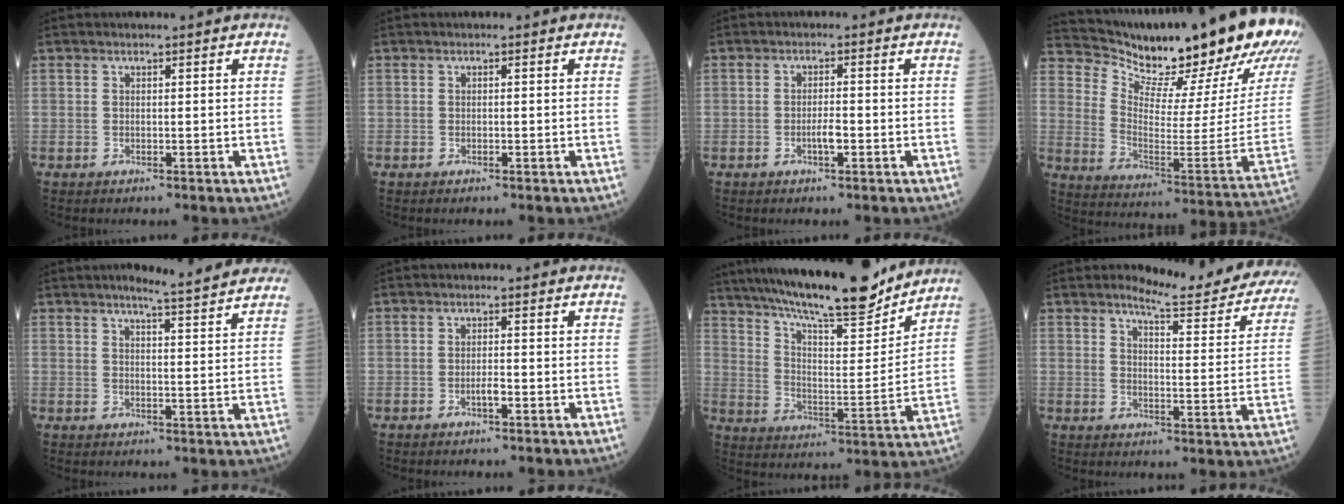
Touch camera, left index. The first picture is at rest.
{"total": 0.0}
{"total": 2.0, "force": [-1.0, 0.3, 1.7], "torque": [-0.029, -0.002, -0.018]}
{"total": 24.2, "force": [22.0, 1.6, 10.0], "torque": [-0.181, -0.118, 0.301]}
{"total": 8.8, "force": [7.9, -0.2, 3.8], "torque": [-0.058, 0.000, 0.087]}
{"total": 1.3, "force": [-0.9, 0.2, 1.0], "torque": [-0.018, -0.002, -0.017]}
{"total": 22.4, "force": [19.3, 2.9, 11.1], "torque": [-0.196, -0.002, 0.293]}
{"total": 15.5, "force": [14.6, 1.6, 5.1], "torque": [-0.053, -0.075, 0.160]}